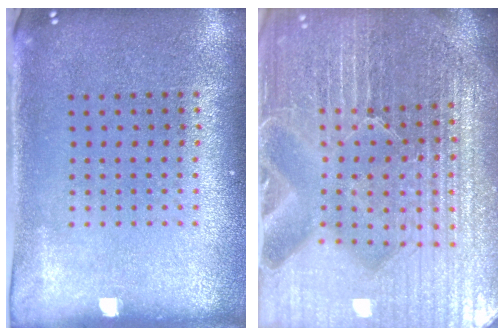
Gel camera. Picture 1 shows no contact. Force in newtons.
{"total": 6.7, "press": 5.9, "slide": 3.2}